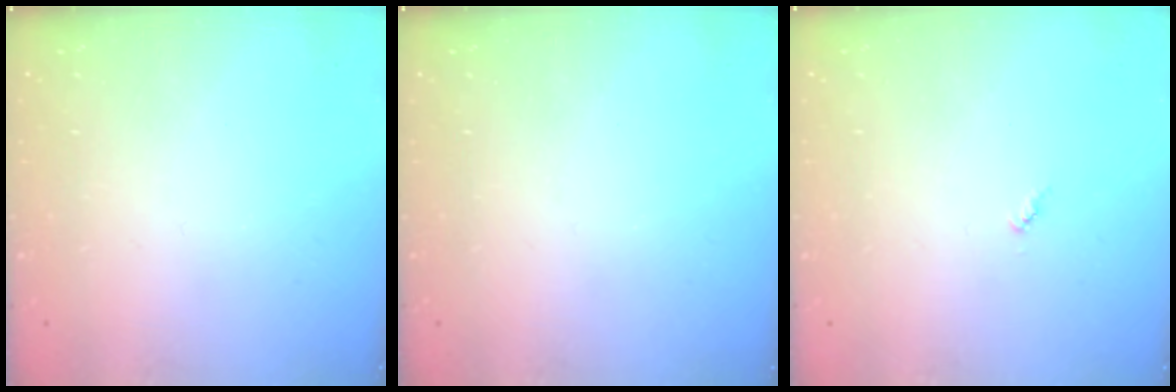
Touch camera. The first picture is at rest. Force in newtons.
{"total": 0.0}
{"total": 3.3, "press": 3.3, "slide": 0.2}